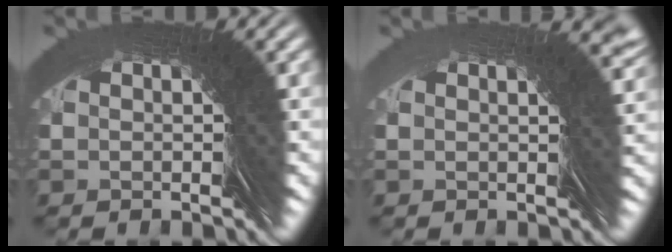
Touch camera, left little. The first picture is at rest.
{"total": 3.7, "force": [0.3, -3.3, -1.7], "torque": [0.052, 0.020, 0.006]}